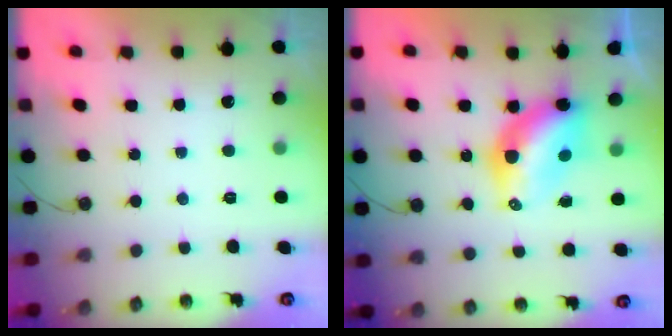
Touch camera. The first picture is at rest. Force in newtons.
{"total": 8.5, "press": 8.5, "slide": 0.7}